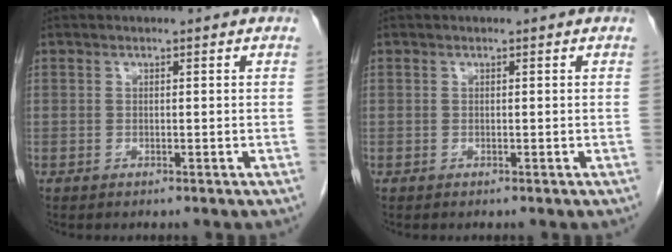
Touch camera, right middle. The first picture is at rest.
{"total": 0.0}